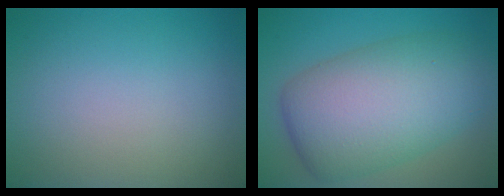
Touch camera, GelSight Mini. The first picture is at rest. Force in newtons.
{"total": 10.6, "press": 10.6, "slide": 0.3}